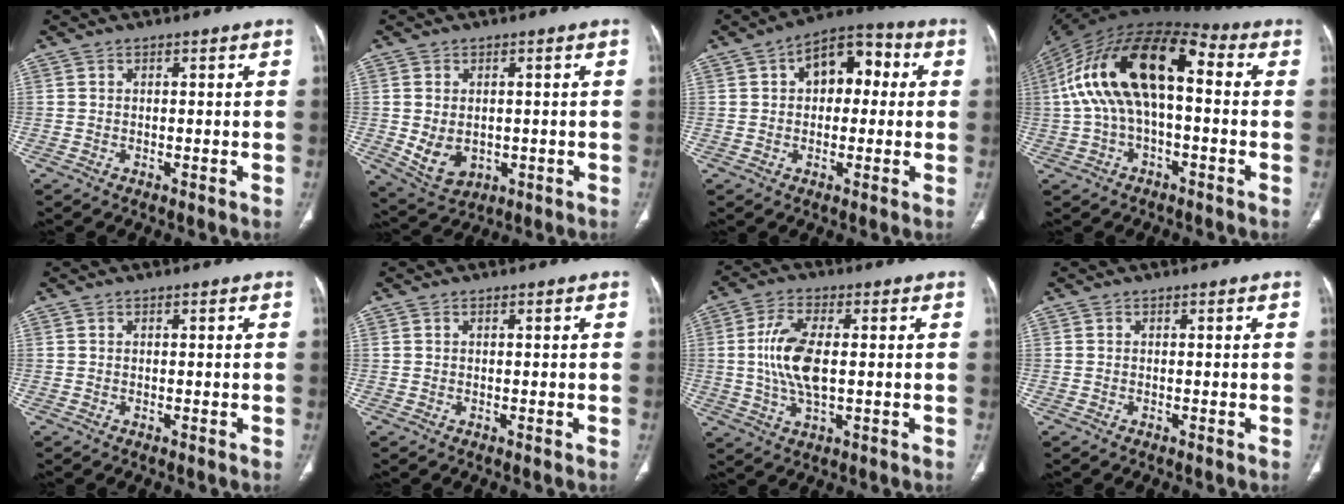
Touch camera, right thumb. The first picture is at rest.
{"total": 6.9, "force": [-0.6, 5.1, 4.7], "torque": [-0.071, -0.006, 0.011]}
{"total": 10.9, "force": [2.2, 6.8, 8.2], "torque": [-0.083, 0.030, 0.024]}
{"total": 20.0, "force": [1.6, 9.8, 17.3], "torque": [-0.320, 0.052, 0.016]}
{"total": 0.0}
{"total": 0.0}
{"total": 10.3, "force": [0.5, 4.6, 9.2], "torque": [-0.198, -0.001, 0.012]}
{"total": 0.0}